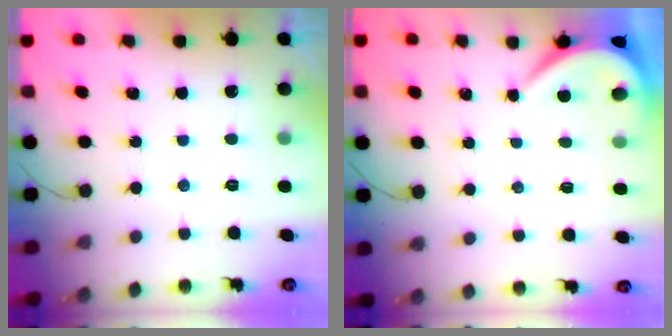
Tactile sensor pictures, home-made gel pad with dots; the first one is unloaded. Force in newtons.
{"total": 3.9, "press": 3.9, "slide": 0.6}